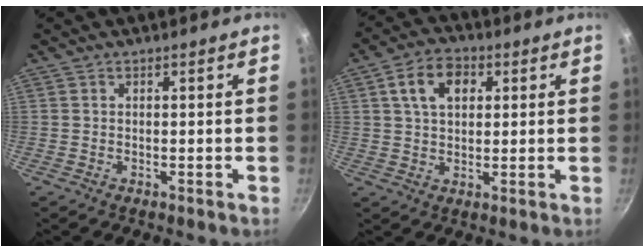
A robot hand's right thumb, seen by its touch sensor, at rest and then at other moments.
{"total": 8.4, "force": [2.6, 5.7, 5.6], "torque": [-0.073, 0.007, 0.039]}